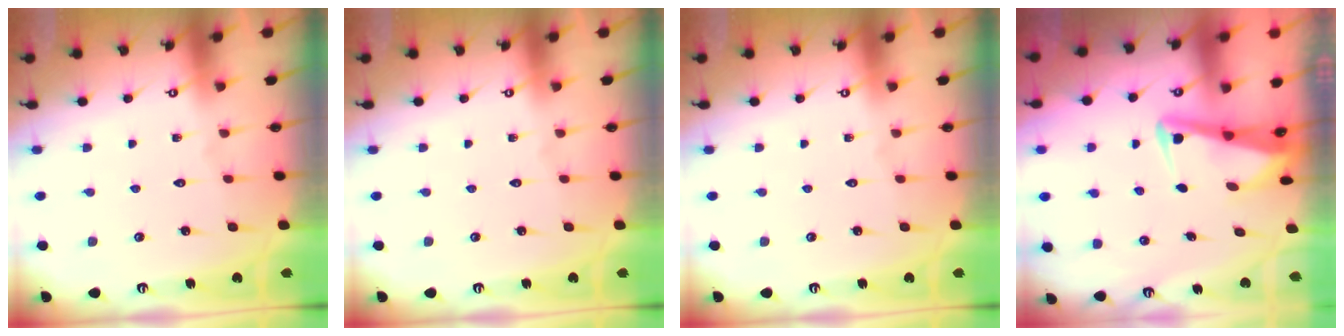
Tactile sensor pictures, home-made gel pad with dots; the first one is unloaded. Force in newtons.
{"total": 0.0}
{"total": 0.0}
{"total": 3.5, "press": 3.4, "slide": 0.8}